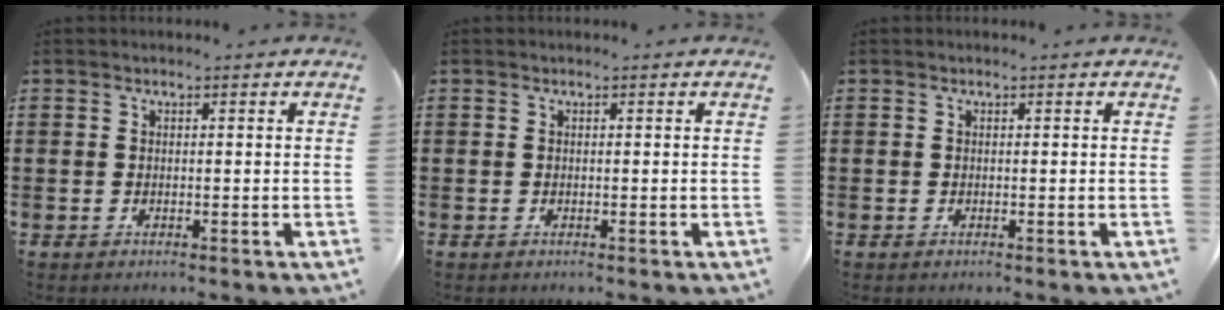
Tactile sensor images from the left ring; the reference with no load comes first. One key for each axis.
{"total": 0.0}
{"total": 0.0}